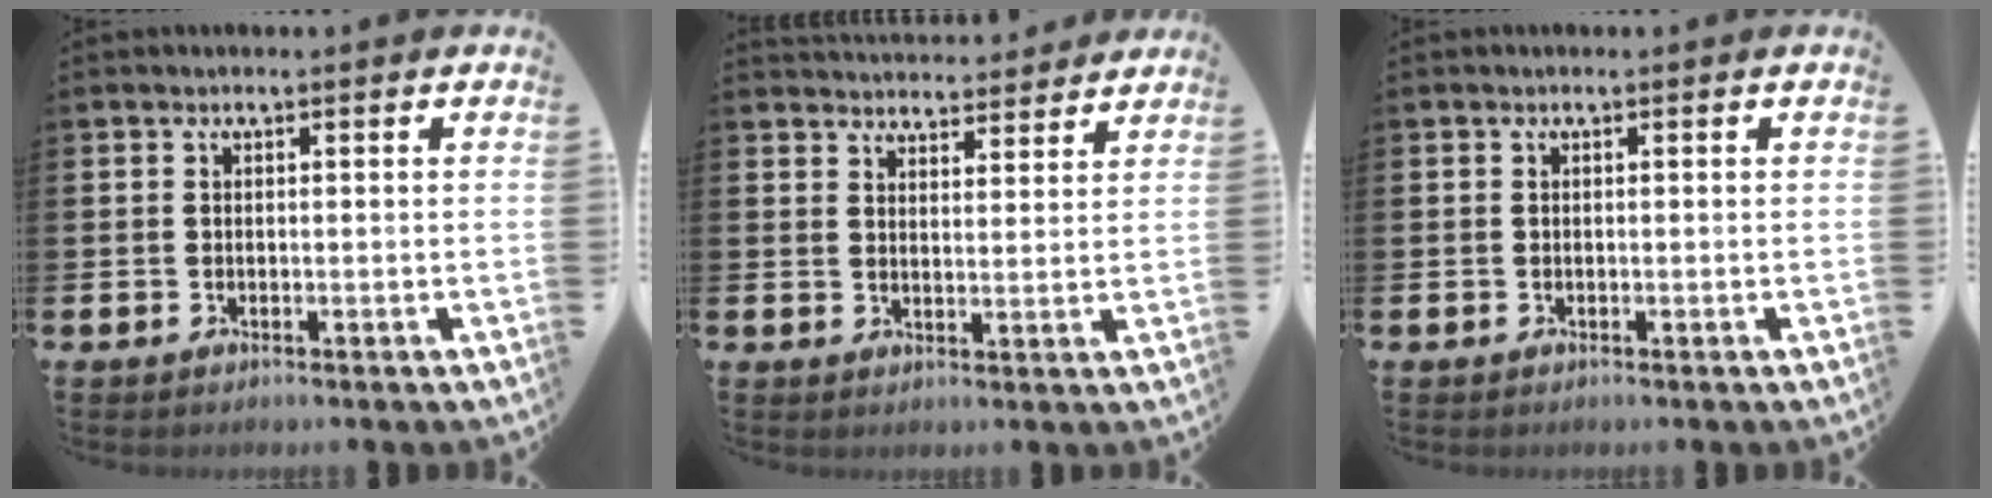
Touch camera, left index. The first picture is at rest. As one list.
[{"total": 4.2, "force": [4.2, 0.6, -0.3], "torque": [0.004, -0.030, 0.074]}, {"total": 0.0}]